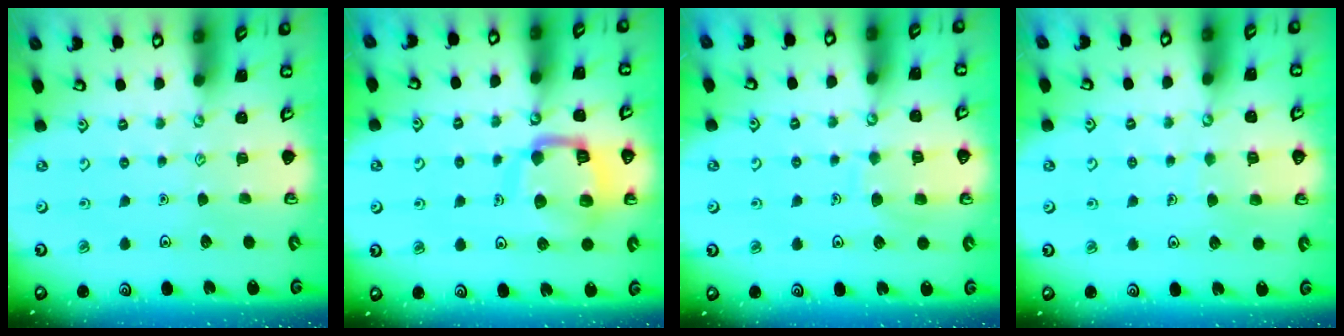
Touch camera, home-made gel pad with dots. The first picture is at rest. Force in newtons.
{"total": 14.5, "press": 14.4, "slide": 1.5}
{"total": 7.3, "press": 7.3, "slide": 0.7}
{"total": 5.1, "press": 5.1, "slide": 0.5}